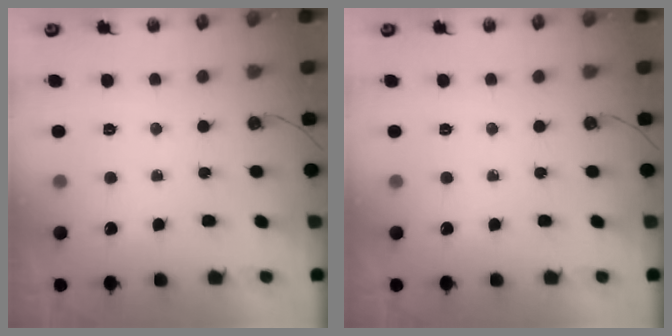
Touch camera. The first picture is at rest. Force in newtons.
{"total": 0.0}